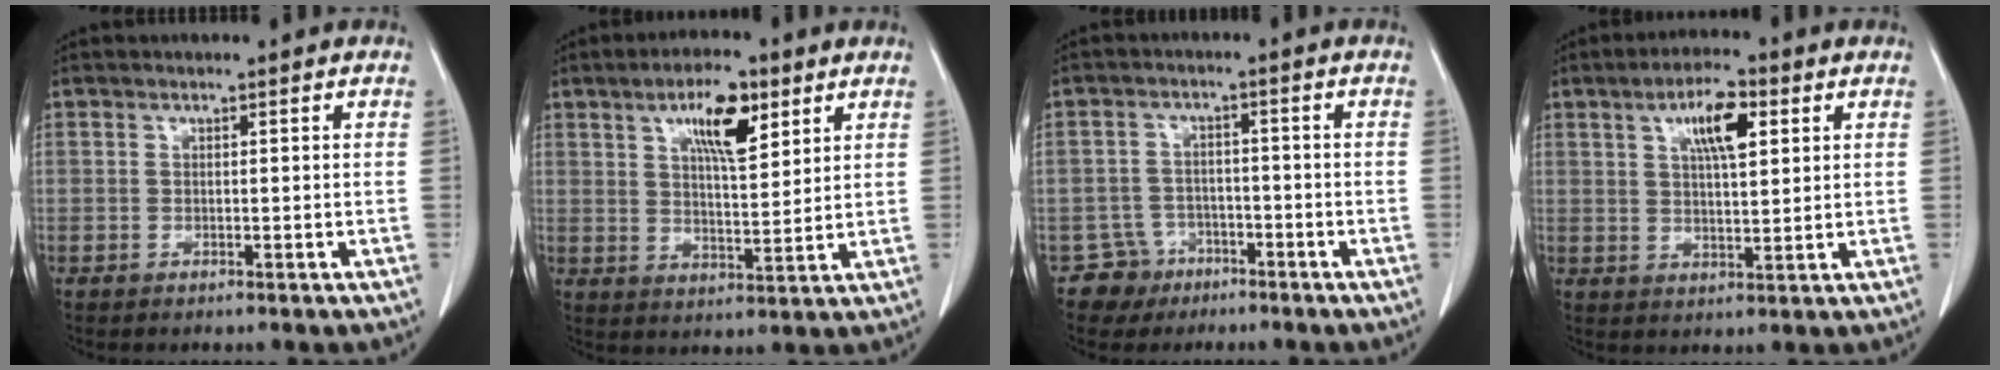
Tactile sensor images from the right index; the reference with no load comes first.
{"total": 9.0, "force": [4.6, 2.7, 7.3], "torque": [-0.125, 0.004, 0.078]}
{"total": 5.0, "force": [-2.9, 3.9, -0.6], "torque": [0.017, 0.013, -0.049]}
{"total": 7.5, "force": [3.1, 2.1, 6.5], "torque": [-0.113, 0.007, 0.053]}